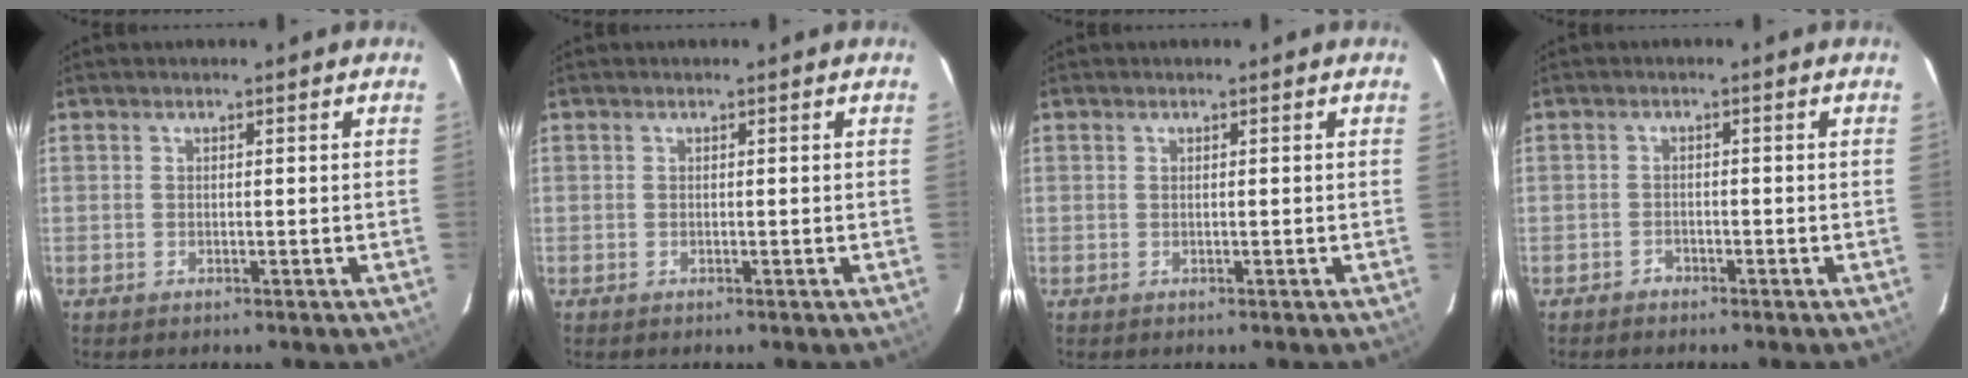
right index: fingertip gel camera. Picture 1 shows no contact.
{"total": 0.0}
{"total": 0.0}
{"total": 1.5, "force": [-1.3, 0.9, -0.1], "torque": [-0.002, 0.007, -0.022]}